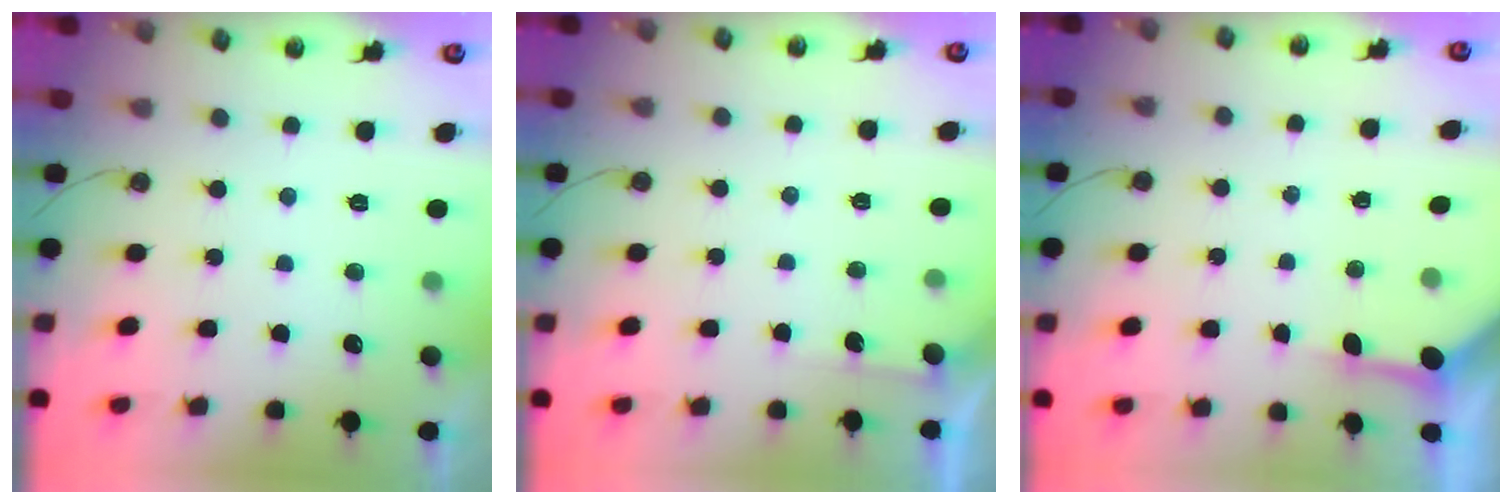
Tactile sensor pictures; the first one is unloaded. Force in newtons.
{"total": 2.8, "press": 2.8, "slide": 0.3}
{"total": 3.4, "press": 3.3, "slide": 0.4}